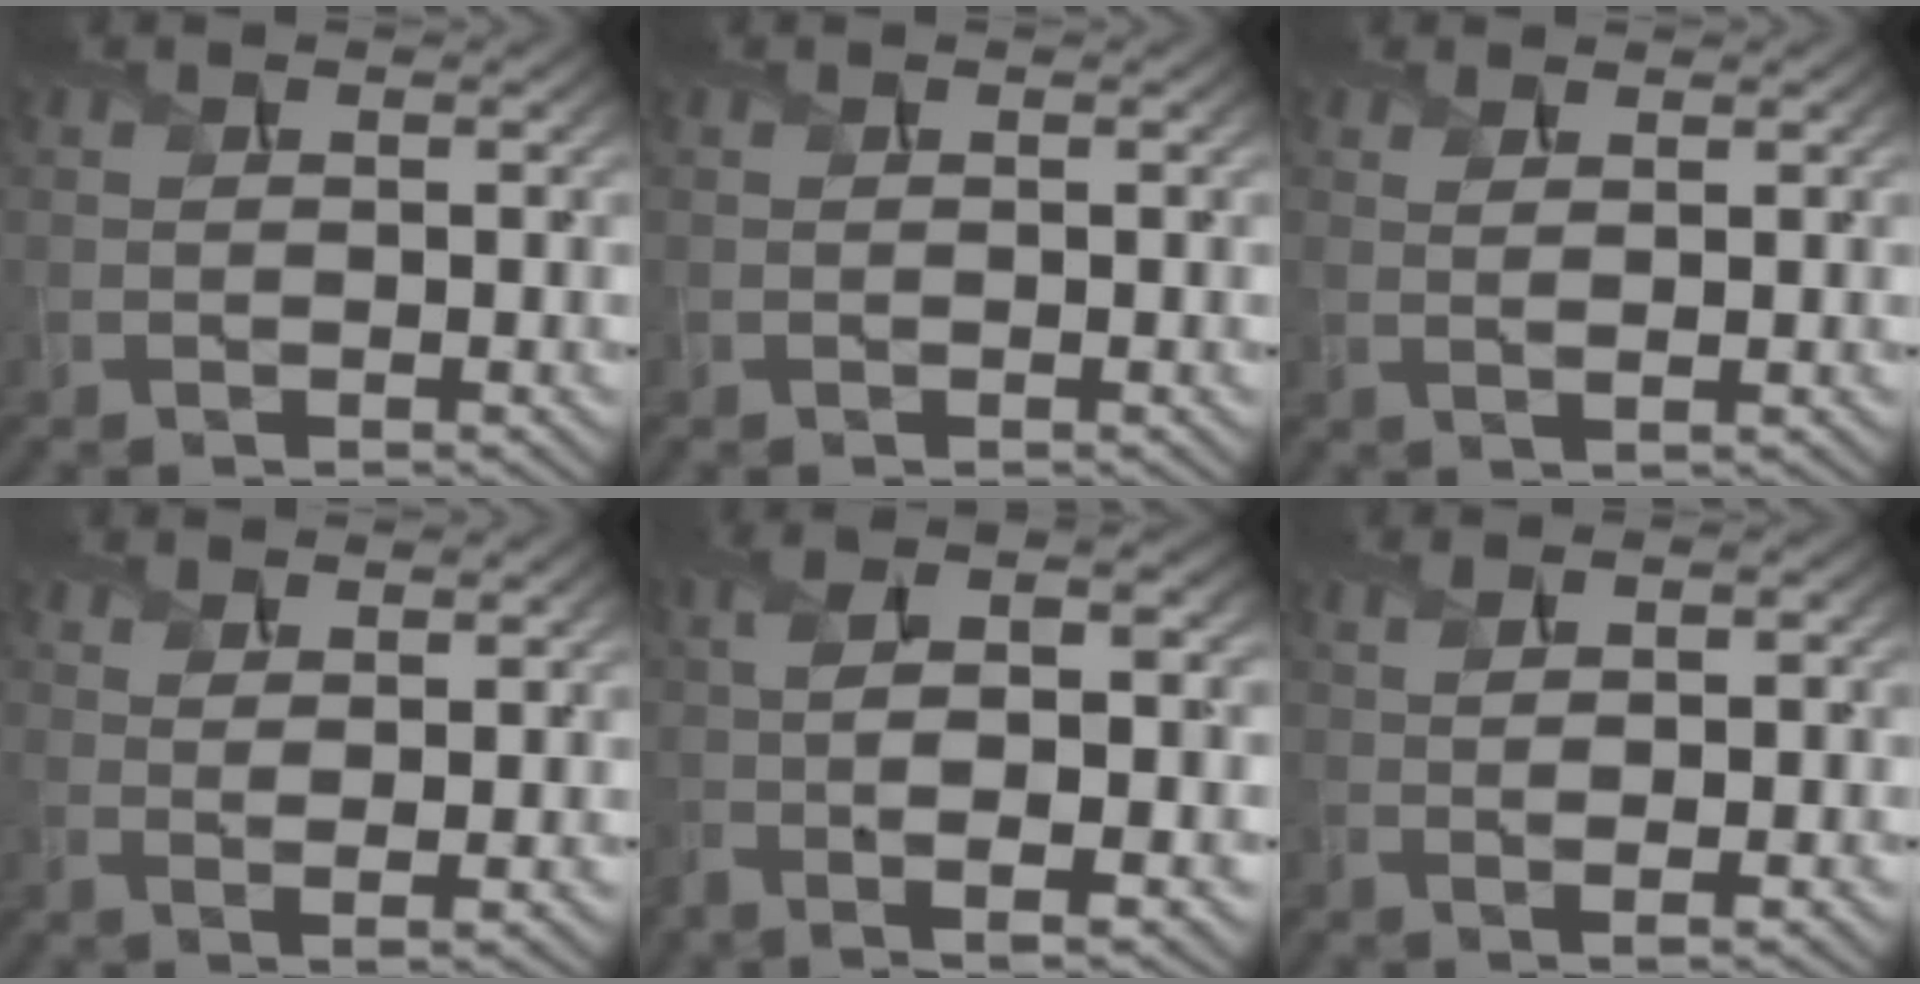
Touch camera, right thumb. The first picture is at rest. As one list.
[{"total": 0.0}, {"total": 1.5, "force": [0.9, 0.3, 1.2], "torque": [-0.023, 0.001, 0.015]}, {"total": 3.0, "force": [2.0, 0.8, 2.1], "torque": [-0.044, -0.005, 0.042]}, {"total": 10.1, "force": [-1.5, 3.2, 9.5], "torque": [-0.190, -0.006, -0.019]}, {"total": 3.7, "force": [0.4, 0.8, 3.6], "torque": [-0.069, 0.004, 0.011]}]